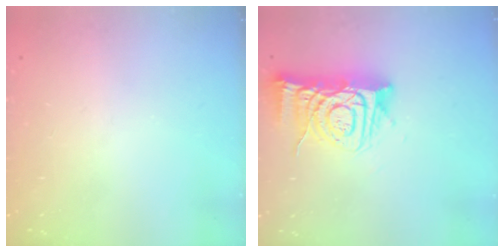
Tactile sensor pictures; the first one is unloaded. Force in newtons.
{"total": 12.6, "press": 12.6, "slide": 1.1}